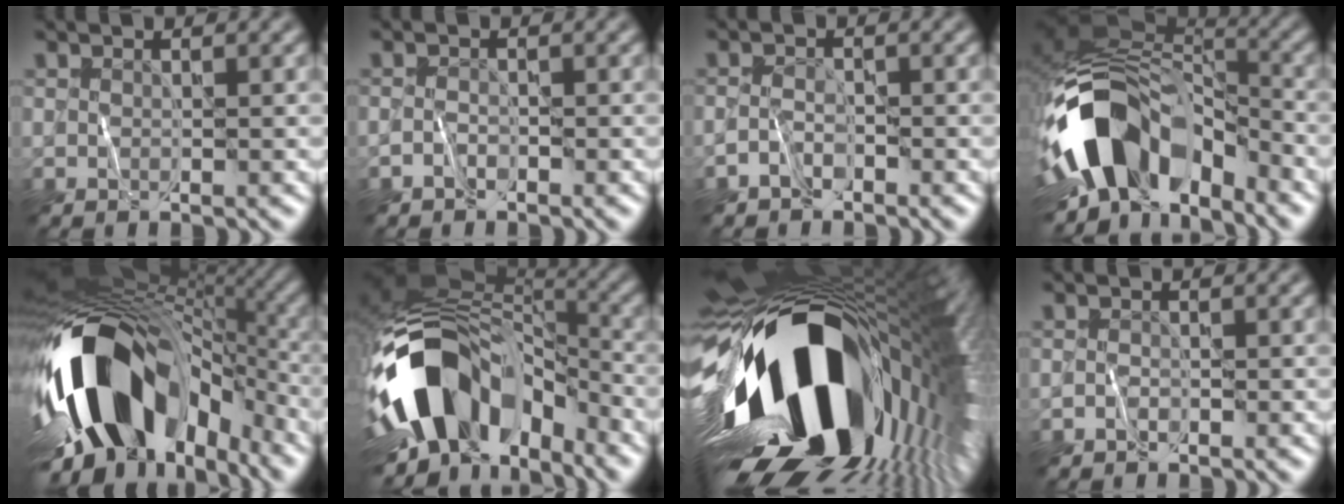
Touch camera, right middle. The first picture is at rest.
{"total": 0.9, "force": [-0.8, 0.4, 0.2], "torque": [-0.004, 0.009, -0.017]}
{"total": 1.5, "force": [-1.3, 0.6, 0.6], "torque": [-0.011, 0.011, -0.027]}
{"total": 13.5, "force": [-5.5, 8.3, 9.1], "torque": [-0.164, 0.011, -0.110]}
{"total": 15.9, "force": [-4.2, 9.6, 12.0], "torque": [-0.206, 0.004, -0.071]}
{"total": 14.6, "force": [-5.2, 9.7, 9.7], "torque": [-0.188, 0.005, -0.098]}
{"total": 21.0, "force": [-3.1, 11.6, 17.3], "torque": [-0.298, -0.030, -0.066]}
{"total": 0.6, "force": [-0.6, 0.2, 0.1], "torque": [-0.002, 0.007, -0.010]}